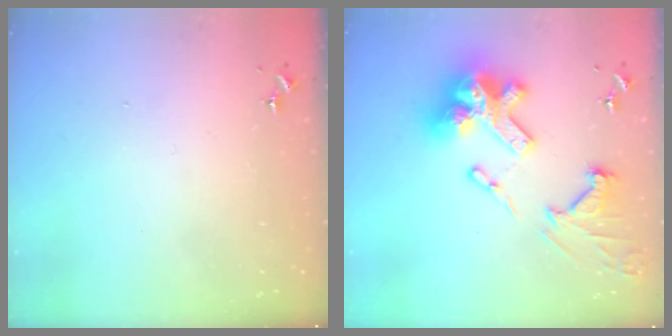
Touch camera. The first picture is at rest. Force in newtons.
{"total": 26.3, "press": 26.1, "slide": 2.5}